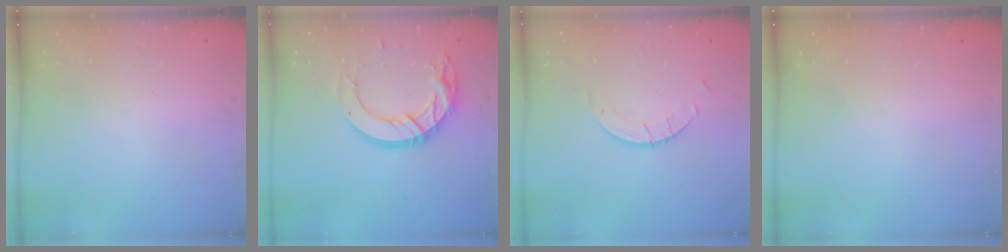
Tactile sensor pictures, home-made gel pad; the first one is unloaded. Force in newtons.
{"total": 15.8, "press": 15.7, "slide": 1.2}
{"total": 2.7, "press": 2.7, "slide": 0.3}
{"total": 0.0}